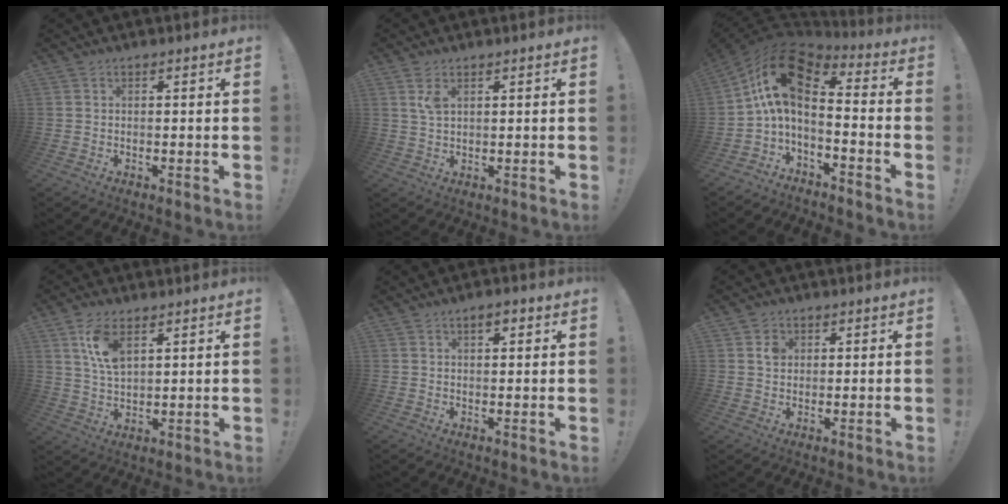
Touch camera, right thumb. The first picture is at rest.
{"total": 3.7, "force": [1.7, 1.7, 2.8], "torque": [-0.046, -0.003, 0.029]}
{"total": 12.1, "force": [2.9, 6.5, 9.8], "torque": [-0.184, -0.019, 0.049]}
{"total": 8.9, "force": [4.4, 4.4, 6.4], "torque": [-0.118, -0.011, 0.080]}
{"total": 2.5, "force": [1.3, 1.0, 1.9], "torque": [-0.032, 0.000, 0.020]}
{"total": 2.9, "force": [1.0, 2.5, 1.2], "torque": [-0.008, -0.002, 0.013]}